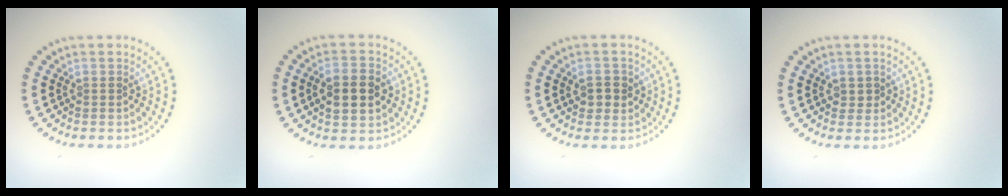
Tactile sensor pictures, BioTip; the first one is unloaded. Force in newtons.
{"total": 4.6, "press": 4.6, "slide": 0.3}
{"total": 2.3, "press": 2.2, "slide": 0.4}
{"total": 0.6, "press": 0.6, "slide": 0.2}